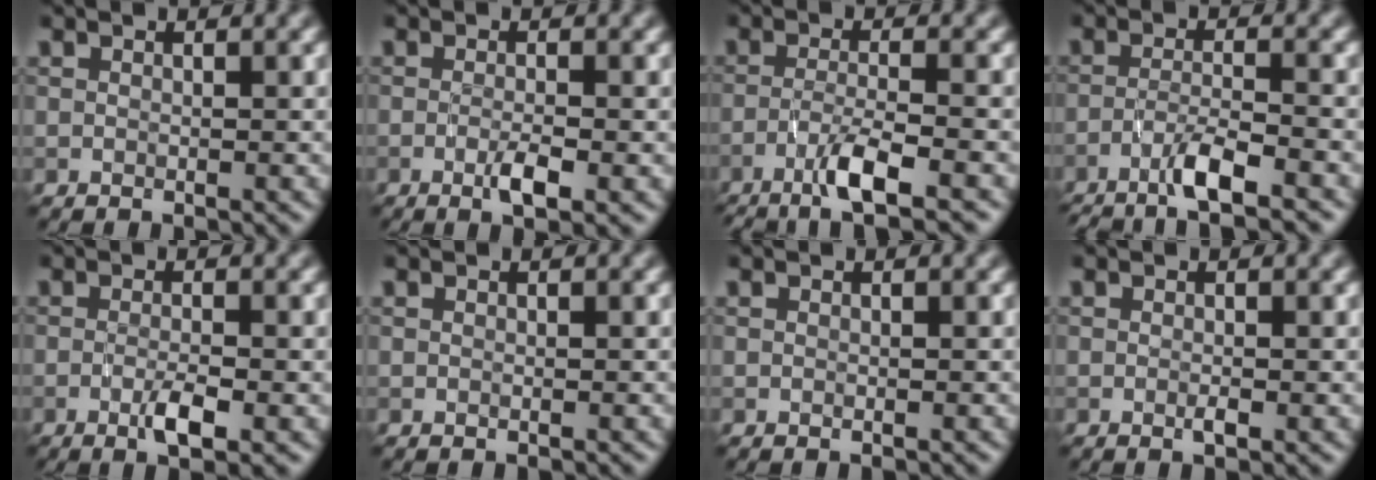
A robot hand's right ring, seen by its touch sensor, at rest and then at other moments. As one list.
[{"total": 2.4, "force": [-0.8, 0.4, 2.2], "torque": [-0.039, -0.002, -0.016]}, {"total": 4.2, "force": [-2.5, 0.5, 3.3], "torque": [-0.062, 0.003, -0.055]}, {"total": 3.8, "force": [-2.6, 0.4, 2.8], "torque": [-0.050, 0.005, -0.059]}, {"total": 2.7, "force": [-0.9, 0.5, 2.5], "torque": [-0.046, -0.002, -0.018]}, {"total": 0.0}, {"total": 0.0}, {"total": 0.8, "force": [-0.2, 0.1, 0.8], "torque": [-0.015, -0.003, -0.005]}]